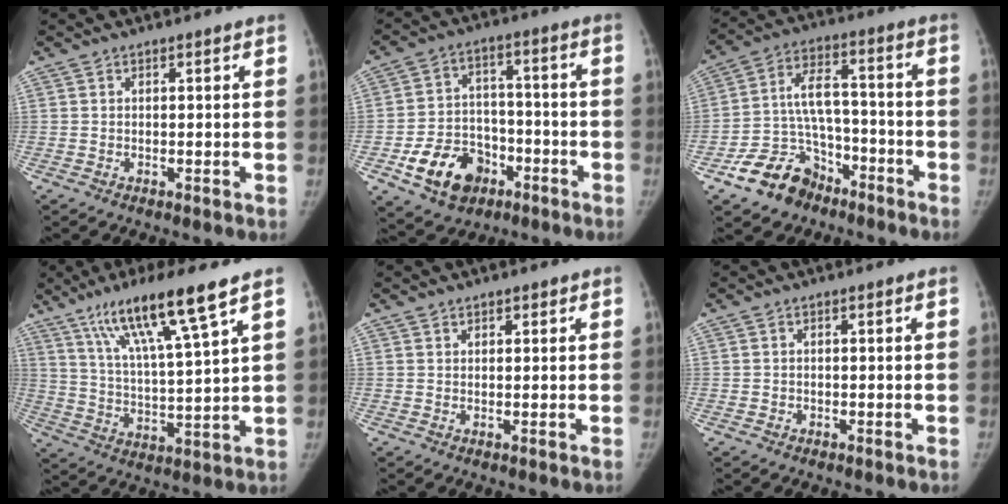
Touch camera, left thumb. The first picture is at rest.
{"total": 13.1, "force": [-6.2, 9.6, 6.5], "torque": [-0.078, 0.041, -0.095]}
{"total": 13.0, "force": [-8.2, 8.6, 5.3], "torque": [-0.069, 0.072, -0.139]}
{"total": 15.7, "force": [9.7, 1.0, 12.2], "torque": [-0.217, -0.039, 0.177]}
{"total": 1.4, "force": [1.0, 0.9, 0.5], "torque": [0.005, -0.004, 0.012]}
{"total": 0.6, "force": [-0.2, 0.6, 0.1], "torque": [0.002, 0.003, -0.003]}